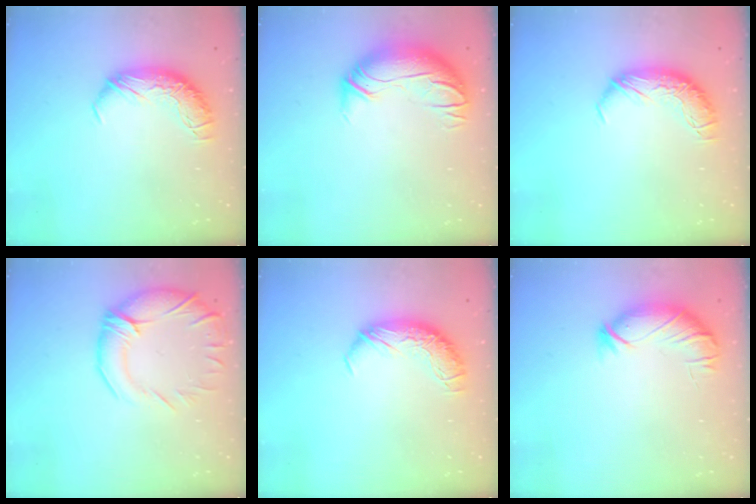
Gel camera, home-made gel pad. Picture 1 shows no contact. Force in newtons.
{"total": 3.0, "press": 0.4, "slide": 2.9}
{"total": 0.0}
{"total": 6.1, "press": 4.8, "slide": 3.8}
{"total": 0.0}
{"total": 3.8, "press": 3.5, "slide": 1.5}